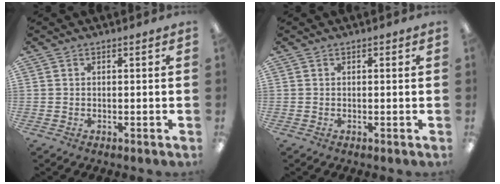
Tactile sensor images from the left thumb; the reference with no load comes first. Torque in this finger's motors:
{"motor_torque": [0.16, 0.00, -0.31, 0.12, 0.02]}